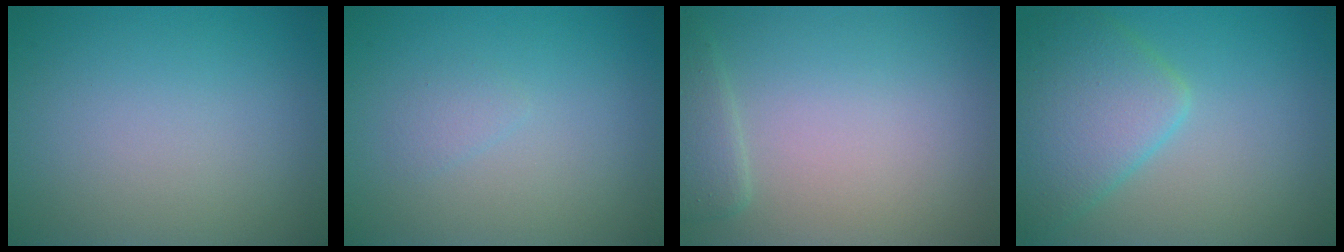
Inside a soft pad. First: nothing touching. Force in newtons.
{"total": 0.8, "press": 0.8, "slide": 0.0}
{"total": 1.2, "press": 1.2, "slide": 0.1}
{"total": 5.6, "press": 5.6, "slide": 0.2}